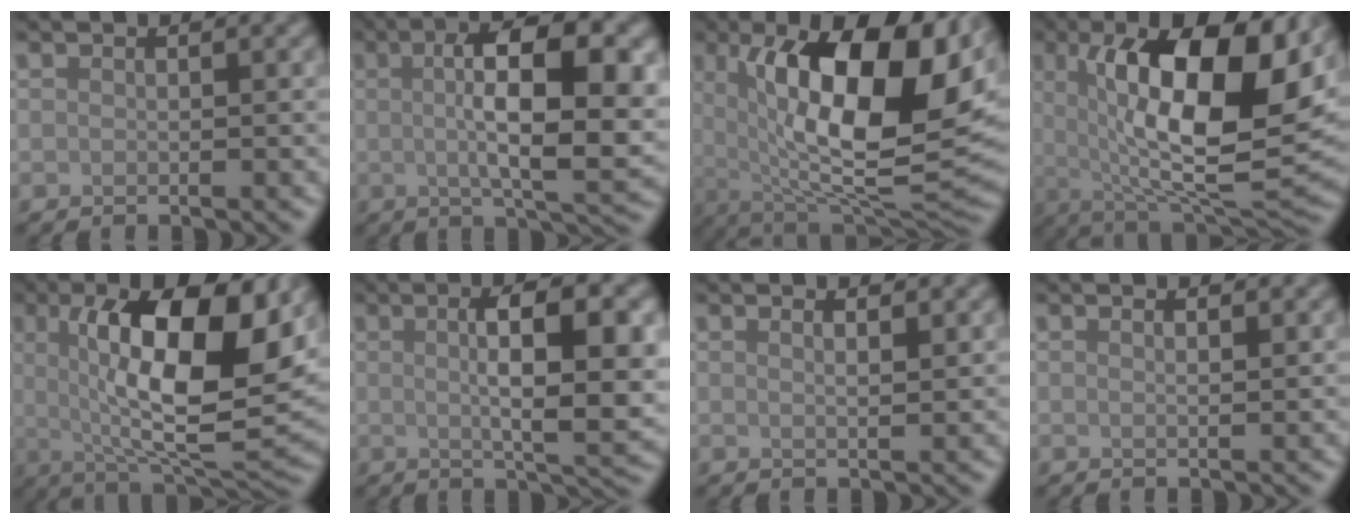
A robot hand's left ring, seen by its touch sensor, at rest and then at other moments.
{"total": 10.4, "force": [1.3, 3.1, 9.9], "torque": [-0.145, 0.003, 0.018]}
{"total": 15.7, "force": [3.3, 6.5, 13.9], "torque": [-0.218, -0.005, 0.053]}
{"total": 14.2, "force": [2.6, 5.3, 13.0], "torque": [-0.193, -0.003, 0.038]}
{"total": 12.9, "force": [2.3, 4.3, 11.9], "torque": [-0.176, 0.000, 0.036]}
{"total": 8.4, "force": [0.9, 2.2, 8.1], "torque": [-0.112, 0.004, 0.013]}
{"total": 1.8, "force": [1.1, 0.4, 1.4], "torque": [-0.010, -0.005, 0.007]}
{"total": 1.1, "force": [0.7, 0.1, 0.9], "torque": [-0.006, -0.008, 0.005]}